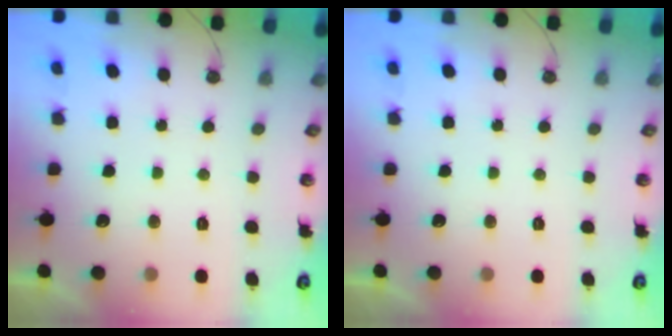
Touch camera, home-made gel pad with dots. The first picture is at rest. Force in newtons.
{"total": 0.0}